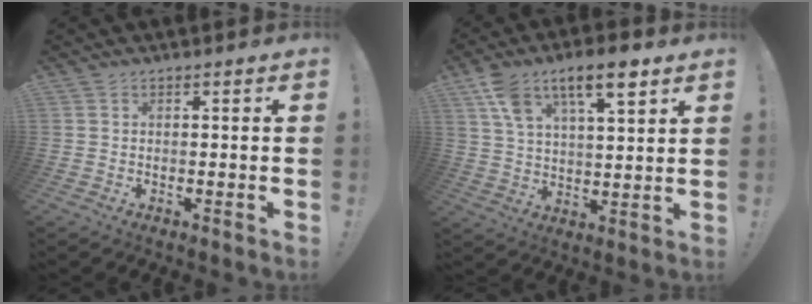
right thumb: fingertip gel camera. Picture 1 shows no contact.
{"total": 12.6, "force": [7.5, 5.0, 8.8], "torque": [-0.151, -0.022, 0.130]}